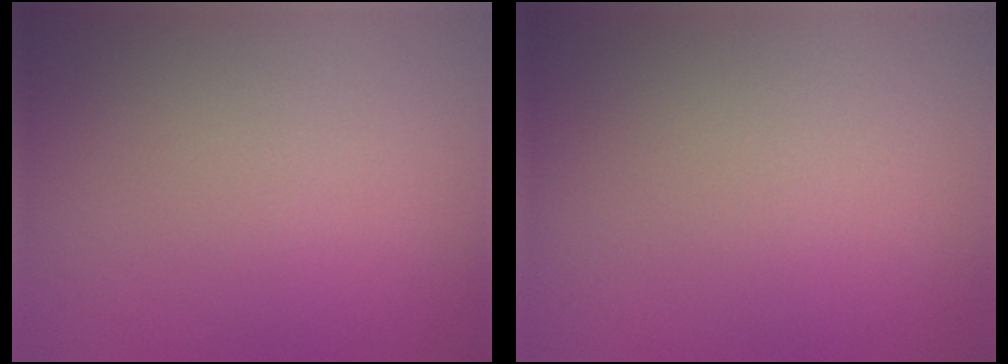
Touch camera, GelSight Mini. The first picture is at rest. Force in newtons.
{"total": 0.0}